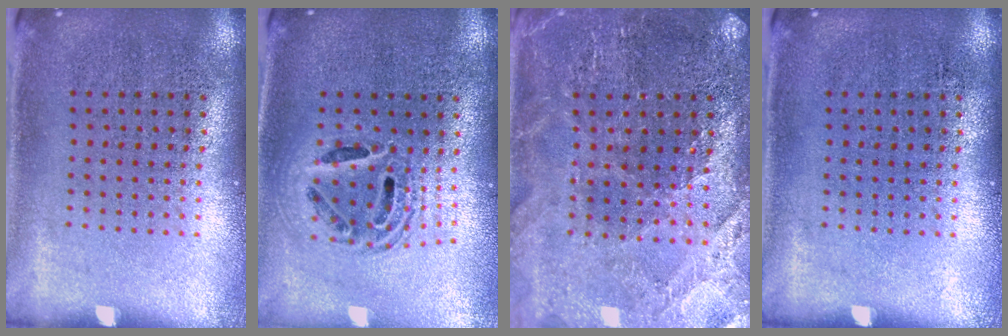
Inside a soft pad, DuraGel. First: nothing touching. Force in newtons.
{"total": 1.6, "press": 1.3, "slide": 0.9}
{"total": 2.6, "press": 2.6, "slide": 0.4}
{"total": 0.0}